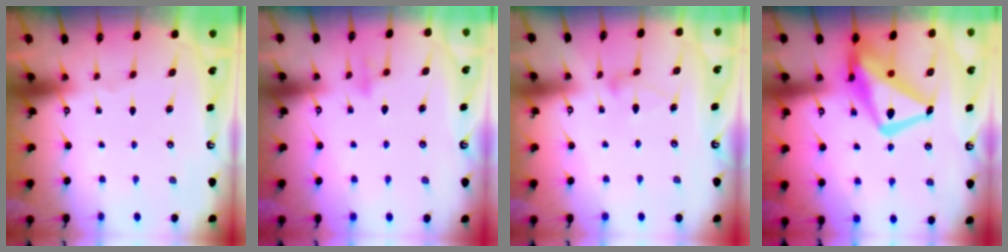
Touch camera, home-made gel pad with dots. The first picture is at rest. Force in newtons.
{"total": 9.0, "press": 8.9, "slide": 1.4}
{"total": 6.2, "press": 6.2, "slide": 0.3}
{"total": 17.2, "press": 17.2, "slide": 1.7}